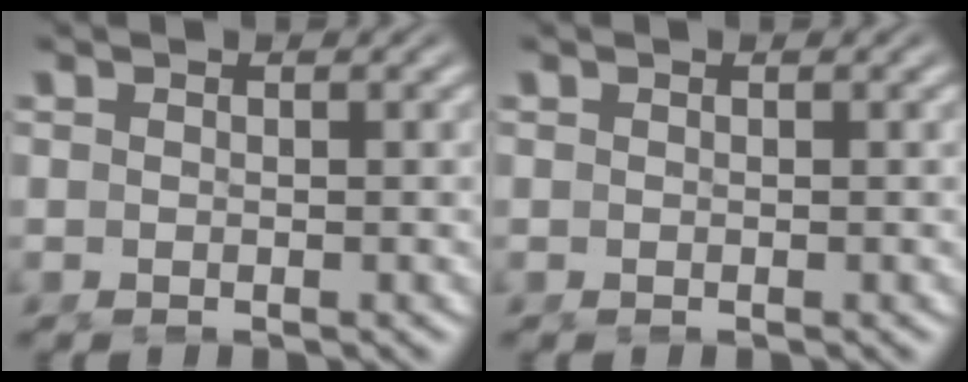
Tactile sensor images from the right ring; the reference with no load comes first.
{"total": 0.0}